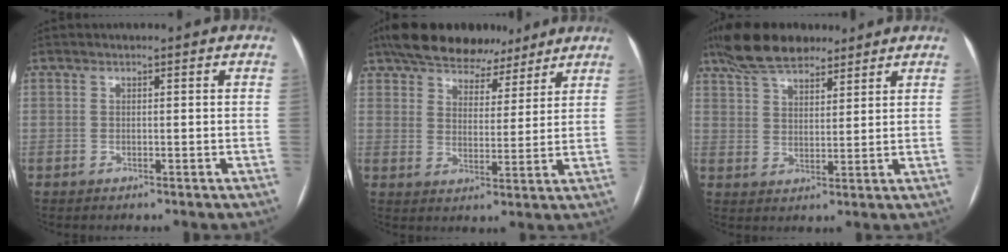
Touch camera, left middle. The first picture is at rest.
{"total": 14.0, "force": [11.2, 6.3, 5.5], "torque": [-0.090, 0.032, 0.169]}
{"total": 10.4, "force": [8.2, 3.8, 5.1], "torque": [-0.098, 0.024, 0.148]}